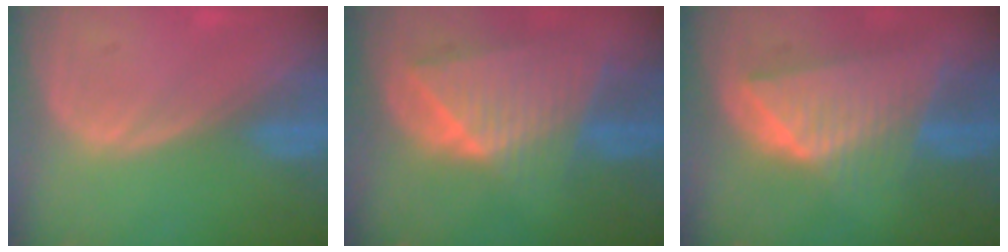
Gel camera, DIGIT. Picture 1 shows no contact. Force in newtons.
{"total": 8.9, "press": 7.8, "slide": 4.2}
{"total": 8.4, "press": 7.6, "slide": 3.7}